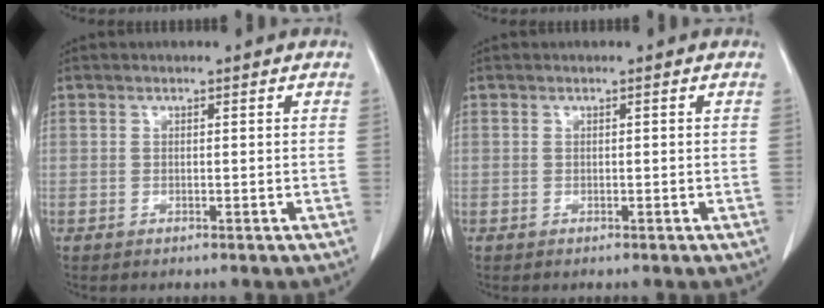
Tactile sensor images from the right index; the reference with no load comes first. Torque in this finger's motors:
{"motor_torque": [-0.07, 0.01, -0.03, -0.01]}